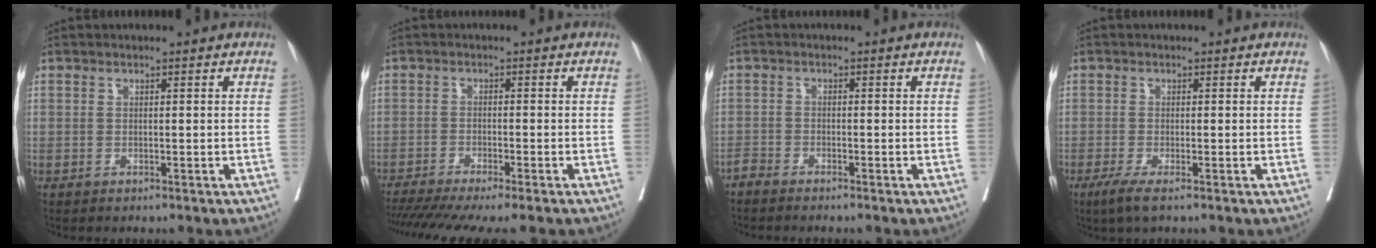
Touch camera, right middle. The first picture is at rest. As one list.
[{"total": 11.8, "force": [-9.9, 0.1, 6.4], "torque": [-0.088, -0.019, -0.153]}, {"total": 1.5, "force": [-1.5, -0.3, 0.2], "torque": [-0.002, -0.001, -0.031]}, {"total": 2.7, "force": [-1.5, 0.0, 2.2], "torque": [-0.046, -0.010, -0.032]}]